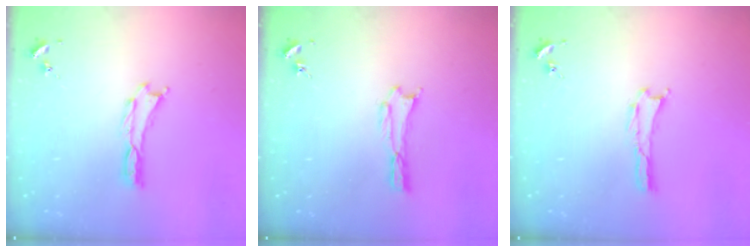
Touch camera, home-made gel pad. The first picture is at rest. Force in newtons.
{"total": 0.7, "press": 0.7, "slide": 0.1}
{"total": 0.0}